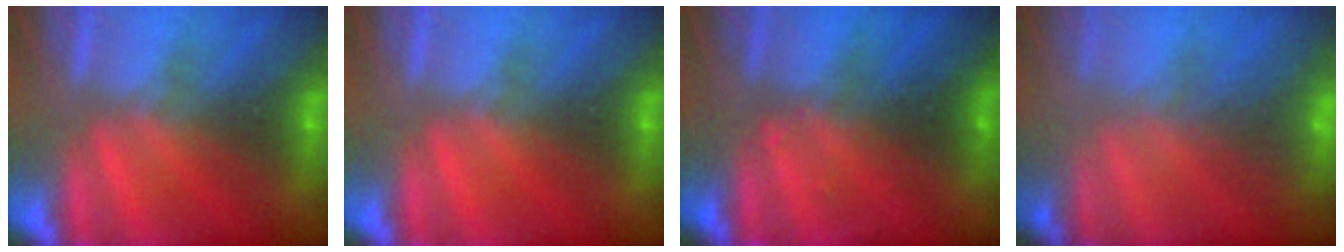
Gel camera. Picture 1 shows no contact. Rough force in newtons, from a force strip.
{"total": 0.0}
{"total": 2.4}
{"total": 8.1}